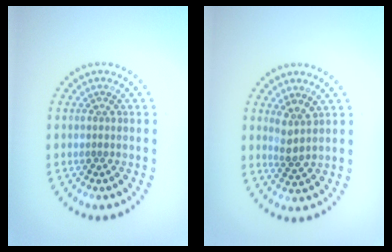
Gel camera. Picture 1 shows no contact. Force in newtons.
{"total": 2.1, "press": 1.7, "slide": 1.2}